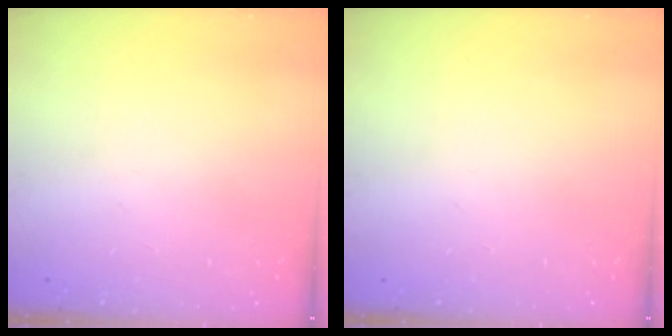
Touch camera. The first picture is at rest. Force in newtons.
{"total": 0.0}